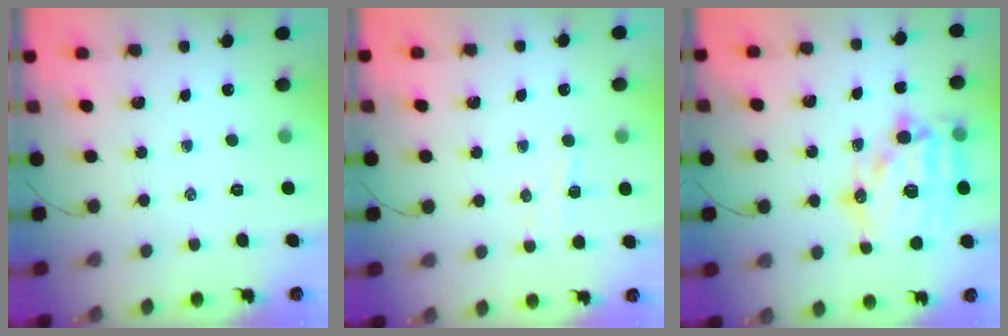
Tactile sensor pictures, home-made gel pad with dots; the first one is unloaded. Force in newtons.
{"total": 3.9, "press": 3.8, "slide": 0.8}
{"total": 18.3, "press": 17.8, "slide": 4.3}